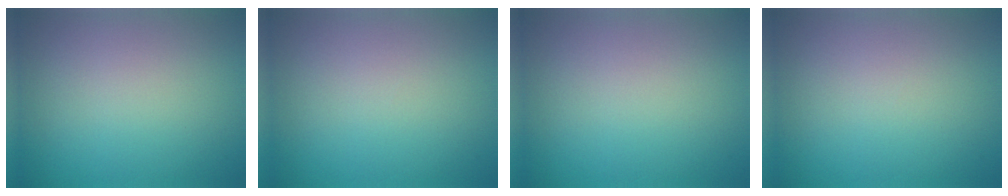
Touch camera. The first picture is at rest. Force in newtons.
{"total": 0.0}
{"total": 0.0}
{"total": 0.0}